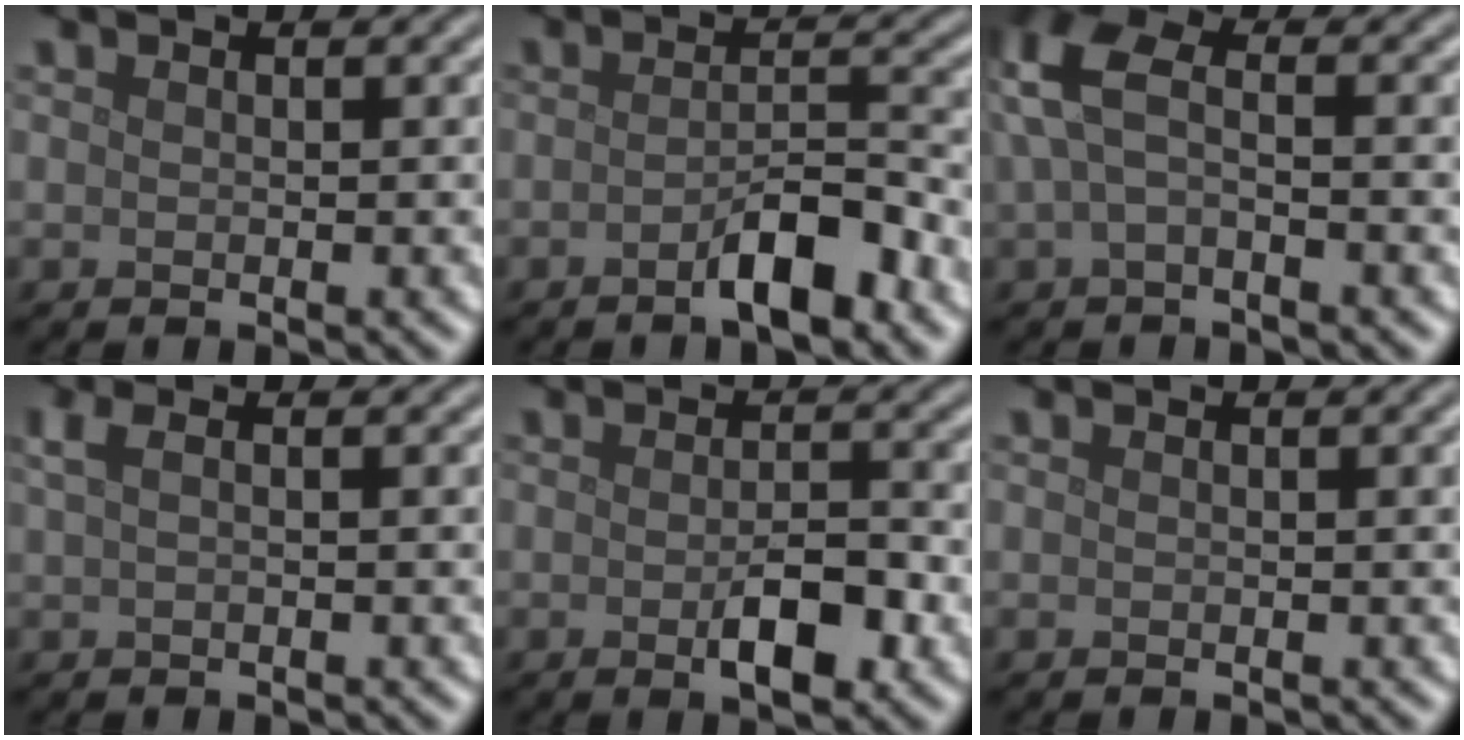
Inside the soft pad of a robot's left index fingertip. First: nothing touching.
{"total": 3.8, "force": [-2.3, 0.9, 2.8], "torque": [-0.045, 0.010, -0.043]}
{"total": 4.6, "force": [0.7, 2.1, 4.0], "torque": [-0.096, 0.012, 0.001]}
{"total": 1.5, "force": [0.6, 0.4, 1.3], "torque": [-0.028, 0.005, 0.009]}
{"total": 3.7, "force": [-1.3, 1.4, 3.1], "torque": [-0.051, -0.005, -0.018]}
{"total": 0.7, "force": [0.1, 0.1, 0.6], "torque": [-0.008, 0.005, 0.001]}